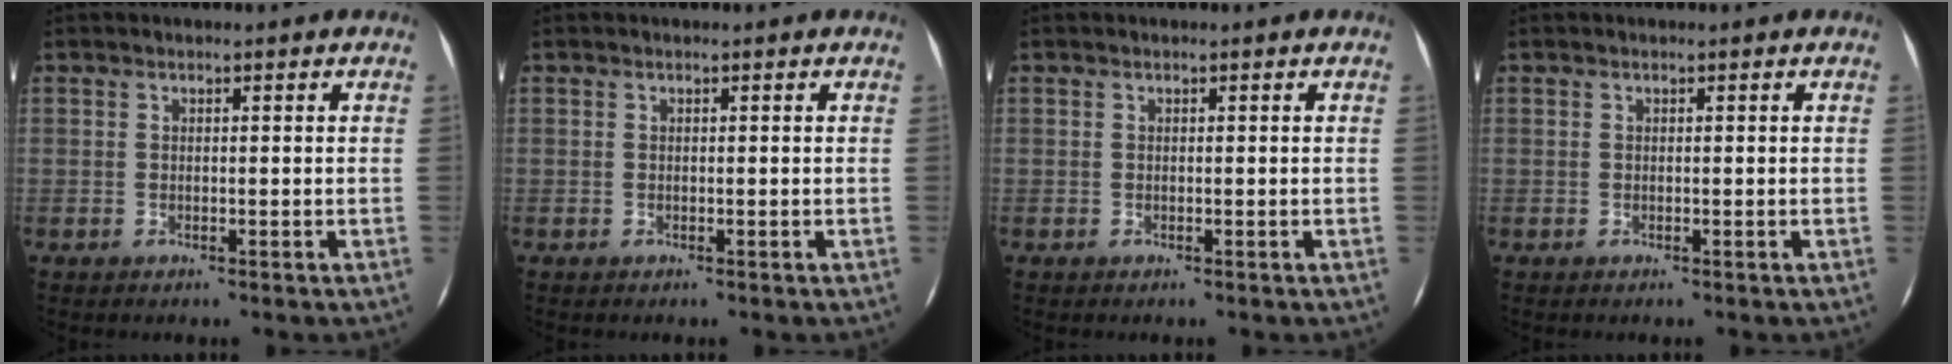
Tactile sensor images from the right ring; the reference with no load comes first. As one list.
[{"total": 0.0}, {"total": 0.0}, {"total": 0.0}]